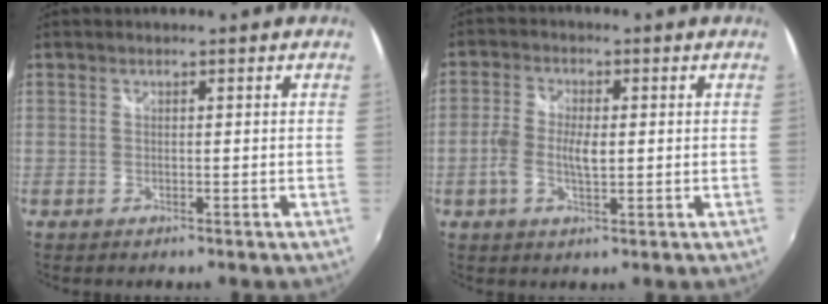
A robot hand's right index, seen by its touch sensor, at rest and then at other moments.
{"total": 5.7, "force": [-0.4, 2.0, 5.3], "torque": [-0.107, -0.004, -0.010]}